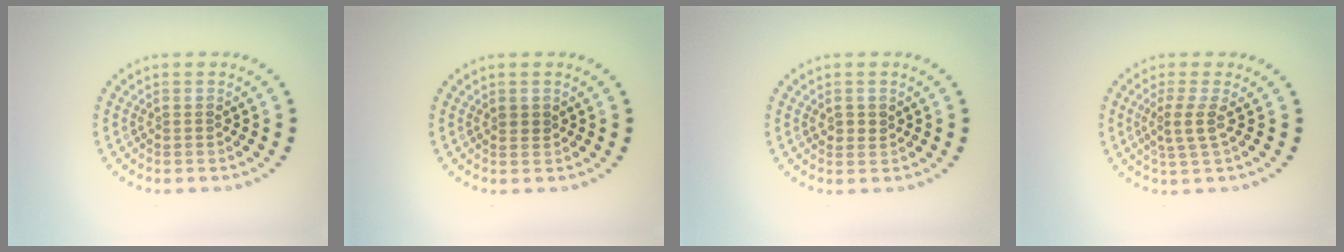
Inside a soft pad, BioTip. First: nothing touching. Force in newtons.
{"total": 1.0, "press": 0.9, "slide": 0.4}
{"total": 1.3, "press": 1.1, "slide": 0.7}
{"total": 2.3, "press": 1.8, "slide": 1.5}